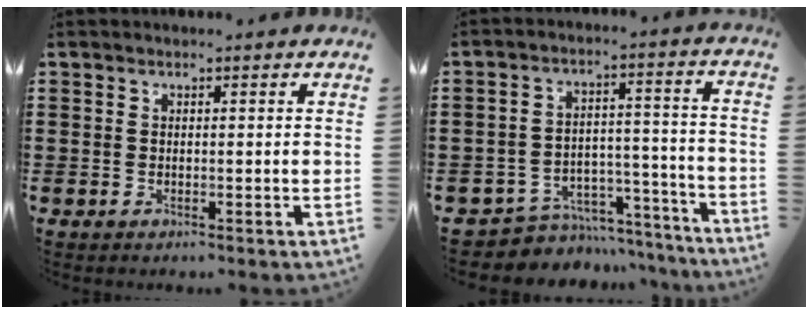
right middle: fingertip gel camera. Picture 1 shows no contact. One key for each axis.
{"total": 5.8, "fx": -5.4, "fy": 2.0, "fz": 0.4, "tx": -0.010, "ty": 0.019, "tz": -0.108}